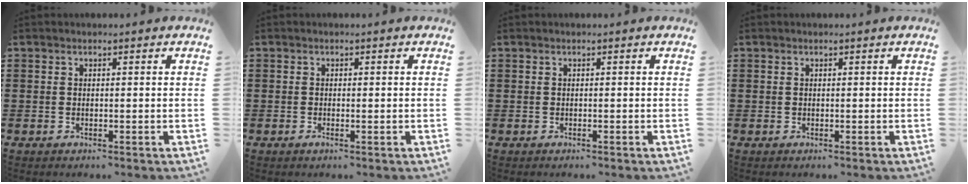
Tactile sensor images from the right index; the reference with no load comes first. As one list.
[{"total": 0.6, "force": [-0.2, 0.0, 0.6], "torque": [-0.010, -0.003, -0.004]}, {"total": 0.0}, {"total": 0.0}]